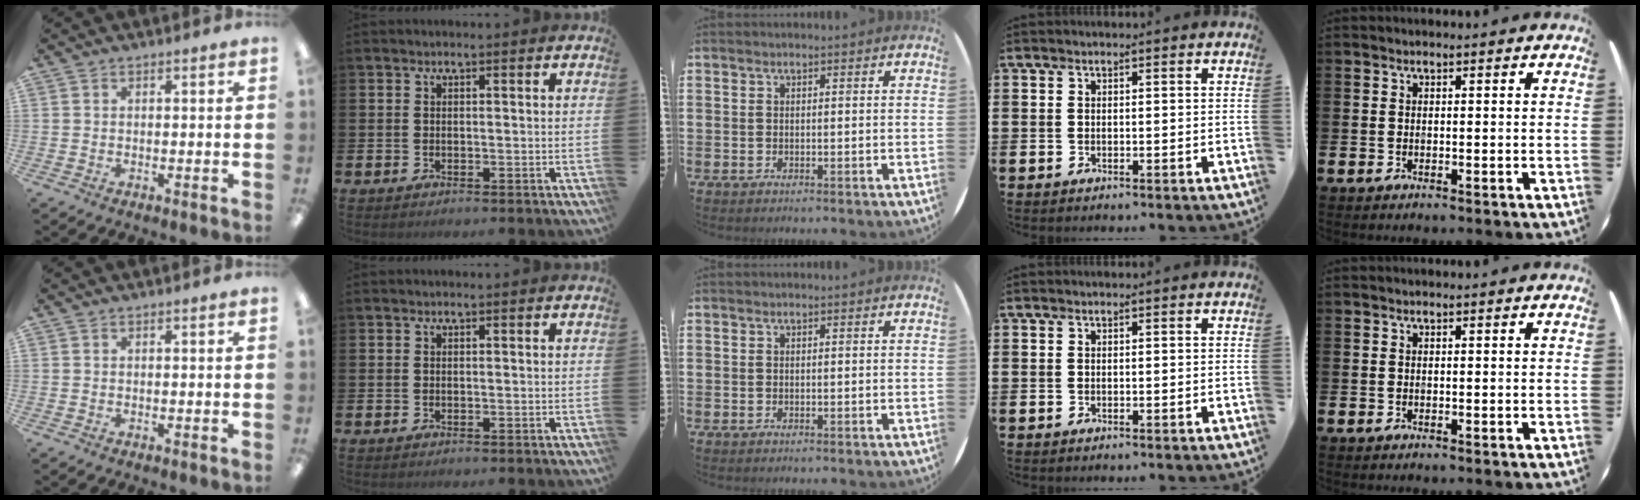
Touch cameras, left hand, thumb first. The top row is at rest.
{}